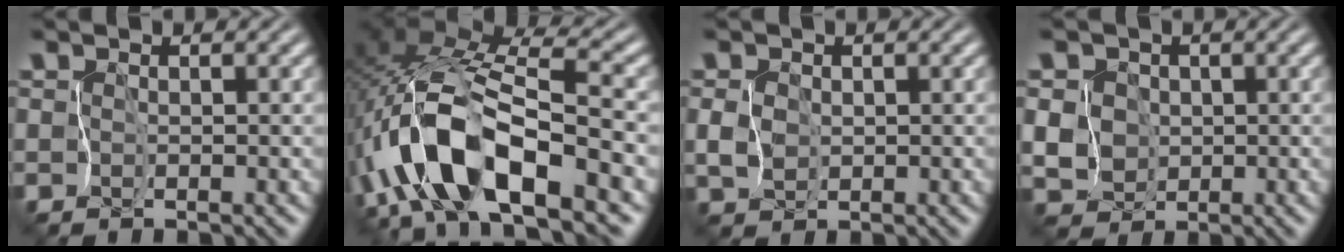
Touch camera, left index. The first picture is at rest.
{"total": 12.3, "force": [-4.7, 4.8, 10.3], "torque": [-0.225, 0.000, -0.071]}
{"total": 1.3, "force": [0.1, 1.1, 0.6], "torque": [-0.026, 0.004, 0.009]}
{"total": 5.9, "force": [0.4, 5.5, 2.3], "torque": [-0.072, 0.025, -0.003]}